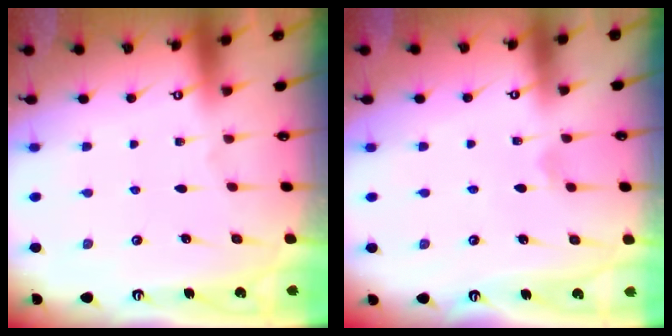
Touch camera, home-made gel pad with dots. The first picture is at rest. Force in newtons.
{"total": 1.9, "press": 1.8, "slide": 0.6}